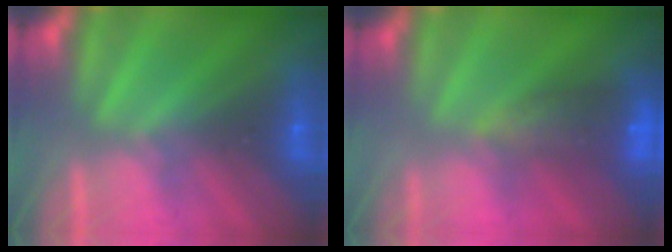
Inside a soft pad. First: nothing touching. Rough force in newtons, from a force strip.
{"total": 7.5}